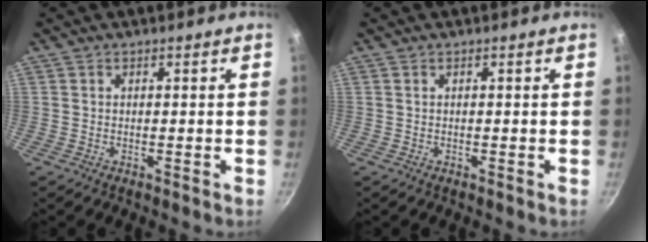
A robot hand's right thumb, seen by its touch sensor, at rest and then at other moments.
{"total": 0.0}